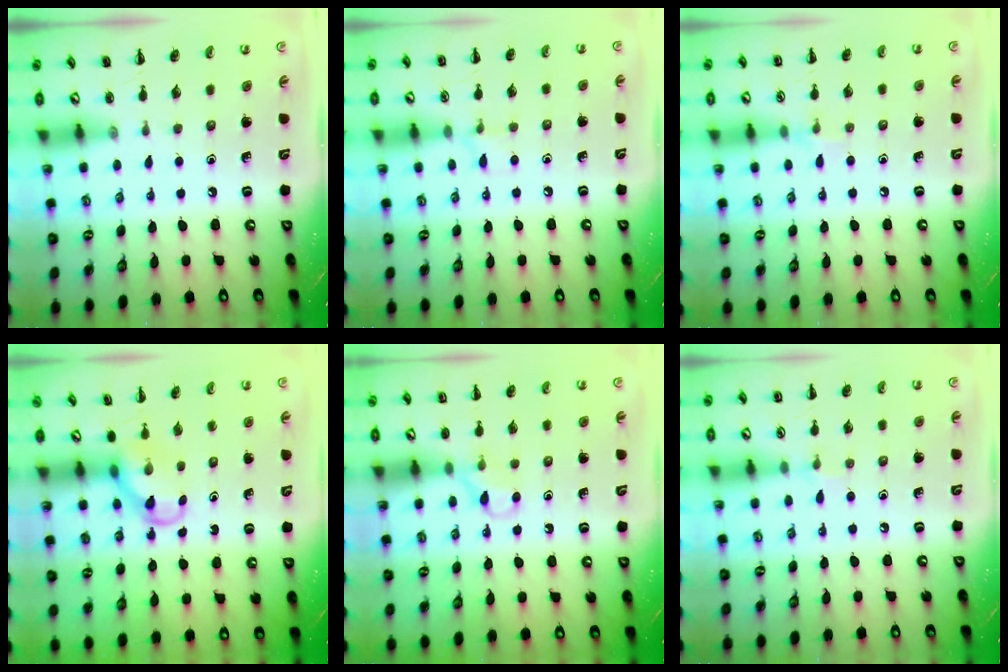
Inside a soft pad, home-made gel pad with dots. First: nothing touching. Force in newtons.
{"total": 4.8, "press": 4.5, "slide": 1.4}
{"total": 5.1, "press": 4.8, "slide": 1.9}
{"total": 3.8, "press": 3.6, "slide": 1.2}
{"total": 5.6, "press": 5.3, "slide": 1.8}
{"total": 4.5, "press": 4.2, "slide": 1.6}